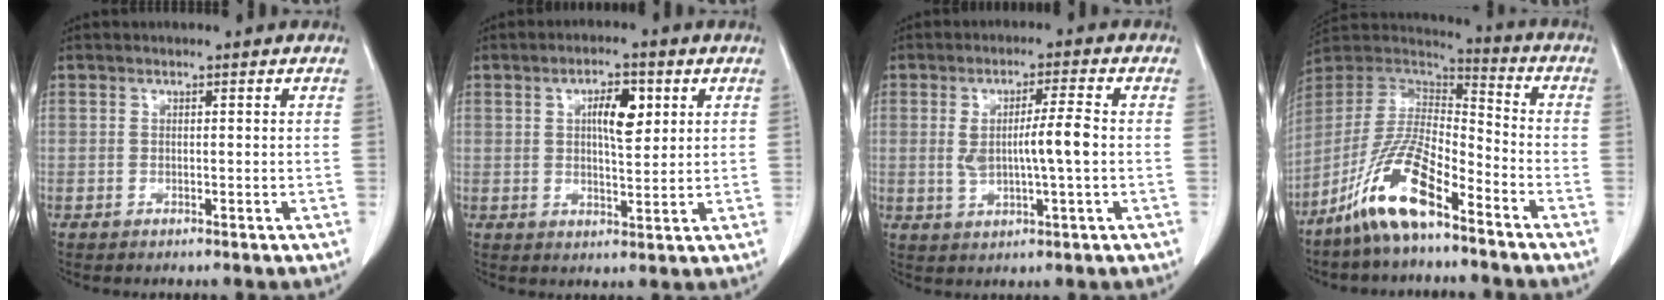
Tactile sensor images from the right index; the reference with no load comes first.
{"total": 5.7, "force": [1.9, 1.9, 5.1], "torque": [-0.085, 0.003, 0.032]}
{"total": 6.6, "force": [0.0, 0.6, 6.6], "torque": [-0.121, 0.003, 0.005]}
{"total": 13.6, "force": [-8.9, 3.0, 9.8], "torque": [-0.200, 0.004, -0.169]}